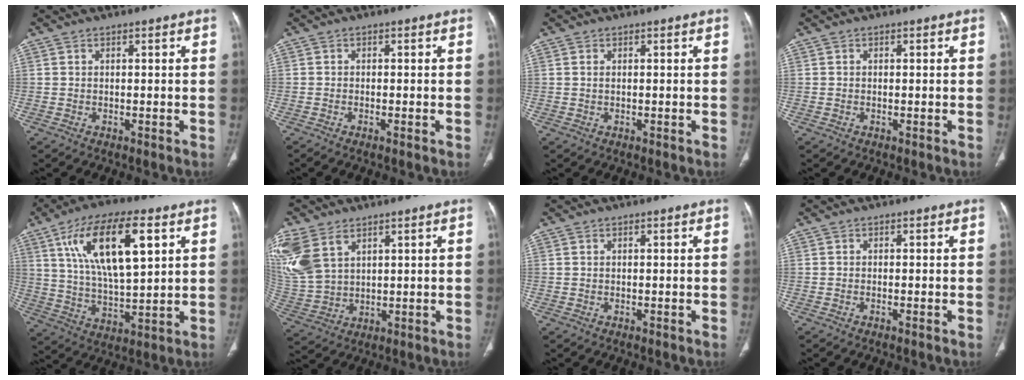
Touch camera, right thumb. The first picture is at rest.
{"total": 1.1, "force": [-0.7, 0.0, 0.8], "torque": [-0.024, -0.002, -0.017]}
{"total": 0.6, "force": [0.2, 0.3, 0.5], "torque": [-0.013, 0.005, 0.006]}
{"total": 0.0}
{"total": 19.0, "force": [7.2, 7.4, 15.9], "torque": [-0.268, -0.014, 0.132]}
{"total": 13.6, "force": [6.4, 8.8, 8.1], "torque": [-0.198, -0.010, 0.144]}
{"total": 0.0}
{"total": 0.6, "force": [-0.4, 0.0, 0.4], "torque": [-0.013, -0.001, -0.009]}